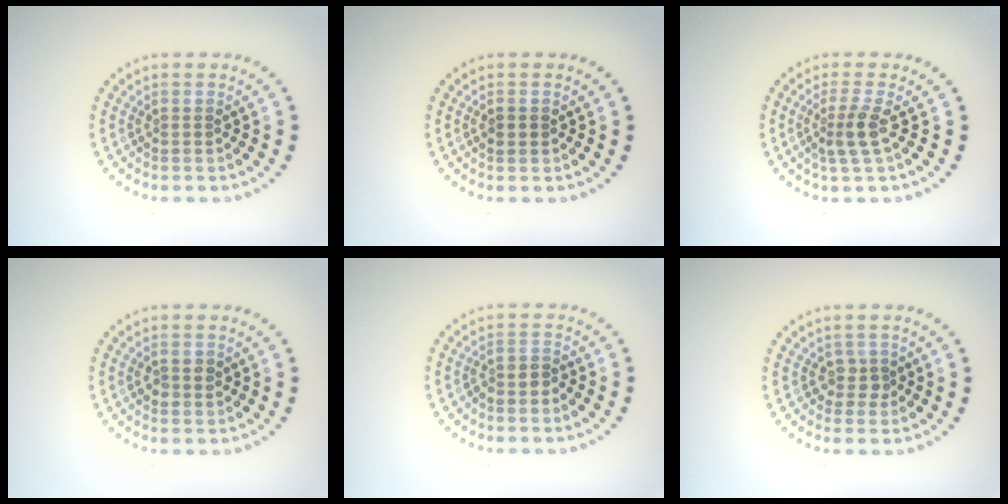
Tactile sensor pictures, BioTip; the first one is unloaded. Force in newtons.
{"total": 1.2, "press": 1.2, "slide": 0.0}
{"total": 2.4, "press": 1.8, "slide": 1.6}
{"total": 1.4, "press": 1.4, "slide": 0.2}
{"total": 1.3, "press": 1.0, "slide": 0.9}
{"total": 1.4, "press": 1.1, "slide": 0.8}